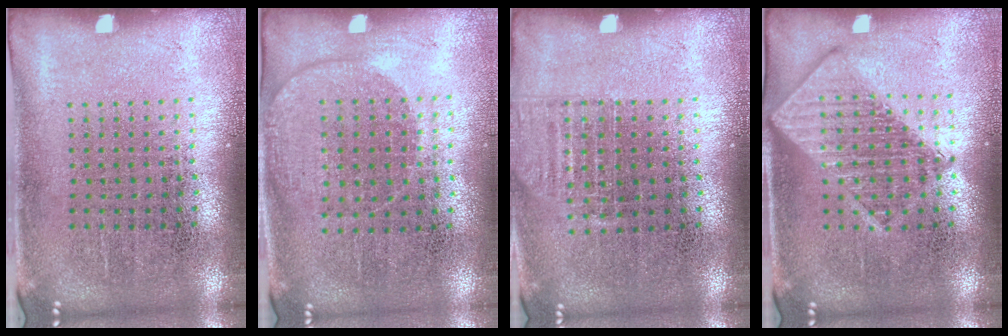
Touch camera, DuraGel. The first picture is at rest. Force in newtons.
{"total": 1.4, "press": 1.2, "slide": 0.6}
{"total": 0.9, "press": 0.8, "slide": 0.3}
{"total": 2.7, "press": 2.7, "slide": 0.3}